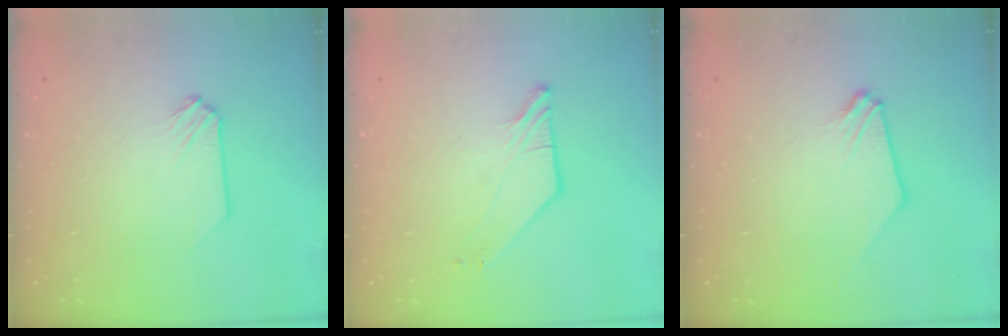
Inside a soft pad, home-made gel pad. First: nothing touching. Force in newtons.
{"total": 3.9, "press": 3.9, "slide": 0.2}
{"total": 0.7, "press": 0.7, "slide": 0.2}